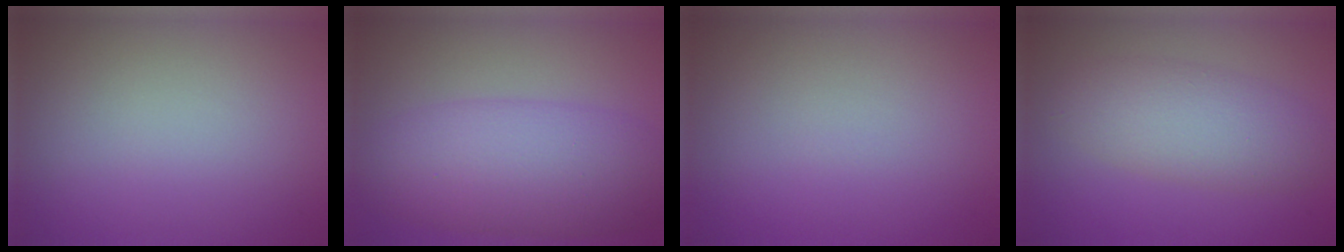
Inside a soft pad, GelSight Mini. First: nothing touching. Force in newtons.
{"total": 7.6, "press": 7.6, "slide": 0.1}
{"total": 0.0}
{"total": 4.7, "press": 4.7, "slide": 0.1}